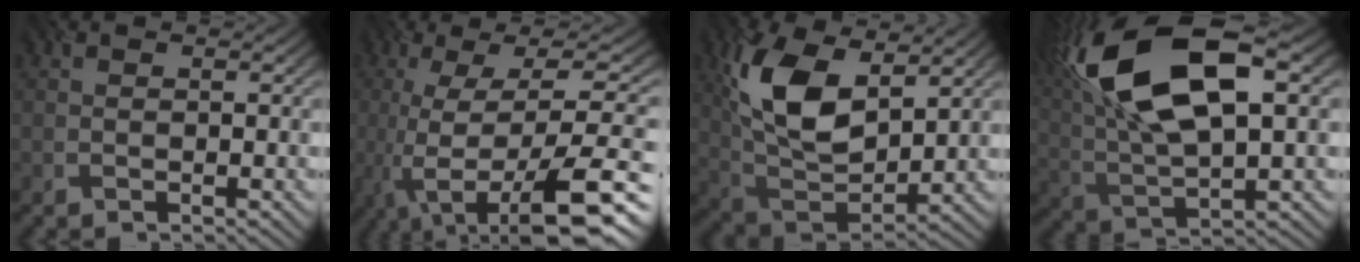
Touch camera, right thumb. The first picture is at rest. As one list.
[{"total": 14.5, "force": [-4.4, 4.5, 13.0], "torque": [-0.216, 0.014, -0.062]}, {"total": 11.4, "force": [4.3, 6.1, 8.6], "torque": [-0.214, 0.008, 0.092]}, {"total": 16.5, "force": [6.7, 7.1, 13.3], "torque": [-0.297, 0.031, 0.122]}]